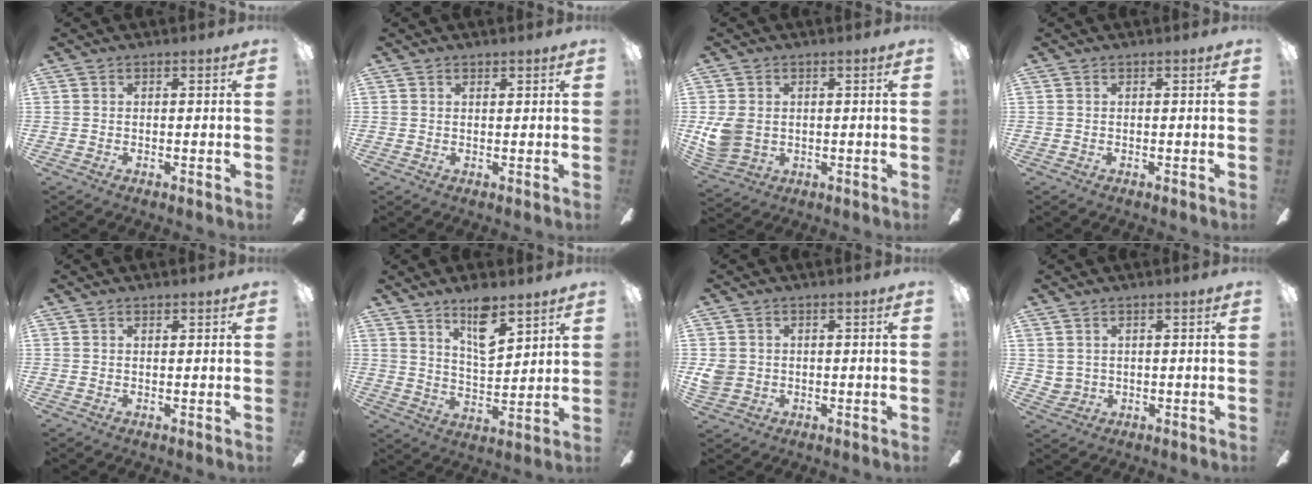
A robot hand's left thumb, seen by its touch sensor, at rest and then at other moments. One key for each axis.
{"total": 1.1, "fx": 0.9, "fy": 0.4, "fz": 0.4, "tx": -0.002, "ty": -0.003, "tz": 0.015}
{"total": 7.1, "fx": 0.5, "fy": 5.8, "fz": 4.2, "tx": -0.088, "ty": 0.010, "tz": 0.015}
{"total": 0.0}
{"total": 1.0, "fx": 0.8, "fy": 0.4, "fz": 0.4, "tx": -0.002, "ty": -0.002, "tz": 0.013}
{"total": 11.6, "fx": 8.1, "fy": 4.1, "fz": 7.1, "tx": -0.109, "ty": -0.045, "tz": 0.140}
{"total": 3.9, "fx": 0.1, "fy": 3.7, "fz": 1.2, "tx": -0.018, "ty": 0.007, "tz": 0.004}
{"total": 2.7, "fx": 1.7, "fy": 2.0, "fz": 0.4, "tx": -0.015, "ty": 0.000, "tz": 0.033}